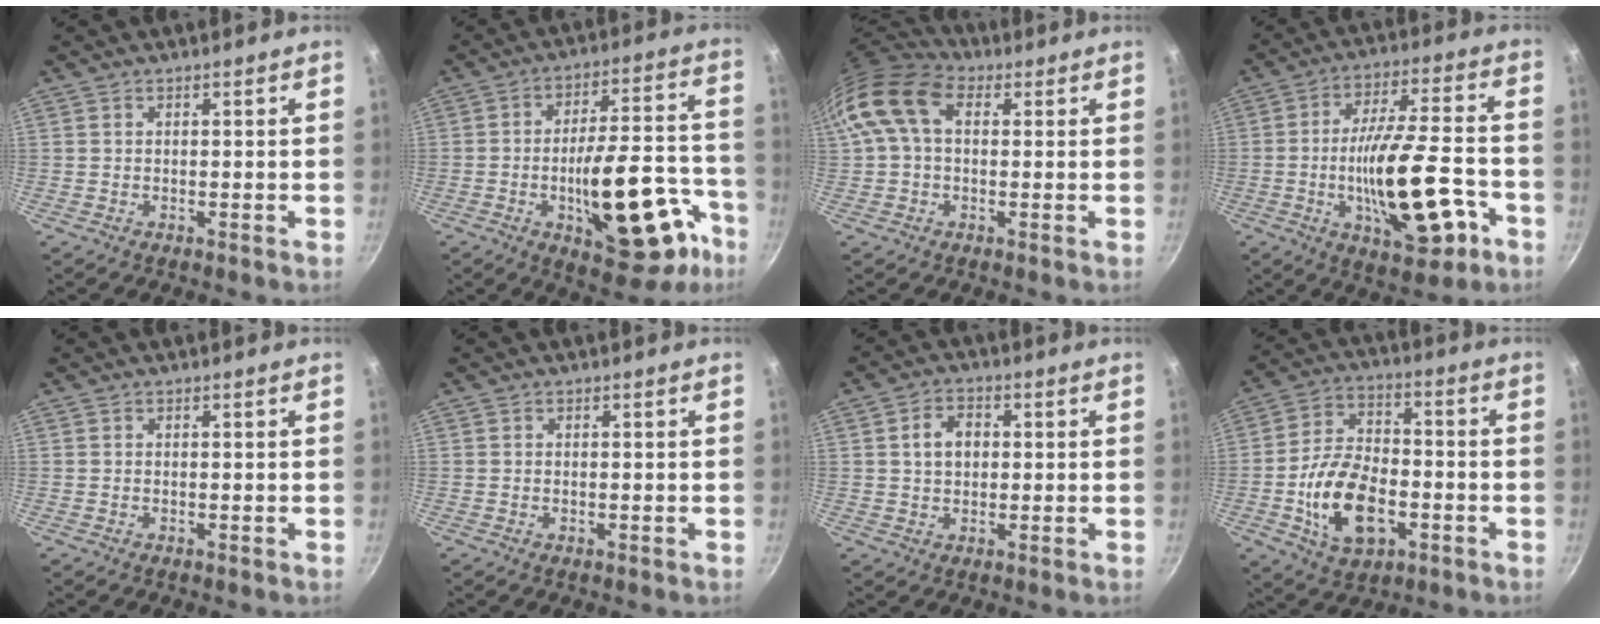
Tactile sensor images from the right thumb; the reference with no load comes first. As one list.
[{"total": 22.7, "force": [-9.2, 9.5, 18.4], "torque": [-0.208, 0.054, -0.120]}, {"total": 12.7, "force": [2.8, 8.4, 9.1], "torque": [-0.165, 0.024, 0.032]}, {"total": 19.9, "force": [-6.4, 7.2, 17.5], "torque": [-0.266, 0.033, -0.092]}, {"total": 0.0}, {"total": 0.6, "force": [-0.2, 0.4, 0.5], "torque": [-0.008, 0.002, -0.003]}, {"total": 5.5, "force": [0.7, 4.1, 3.6], "torque": [-0.042, 0.009, 0.007]}, {"total": 16.0, "force": [-4.6, 9.8, 11.8], "torque": [-0.195, 0.028, -0.078]}]